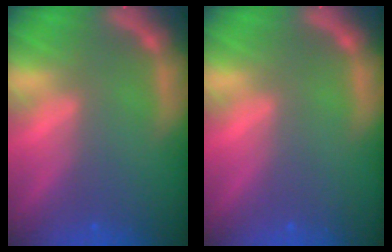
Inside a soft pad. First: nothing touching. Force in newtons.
{"total": 0.0}